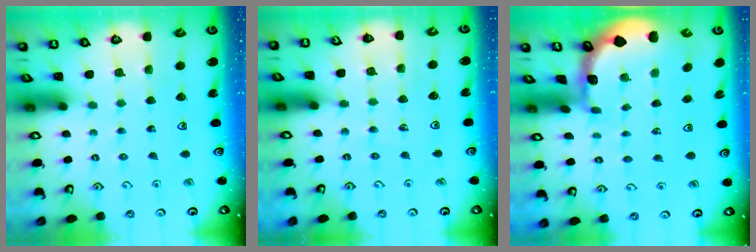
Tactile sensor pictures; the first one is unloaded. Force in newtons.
{"total": 5.0, "press": 4.9, "slide": 1.1}
{"total": 1.1, "press": 1.1, "slide": 0.2}